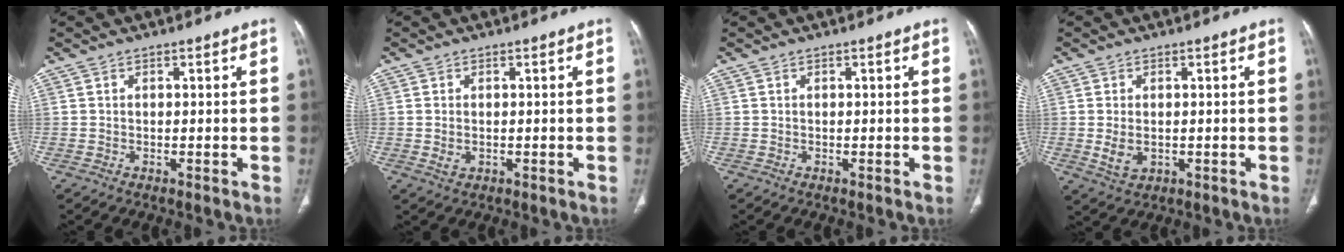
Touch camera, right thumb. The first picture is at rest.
{"total": 1.8, "force": [-0.2, 1.2, 1.4], "torque": [-0.030, -0.002, -0.001]}
{"total": 0.0}
{"total": 3.9, "force": [-0.4, 2.6, 2.9], "torque": [-0.057, -0.008, 0.002]}